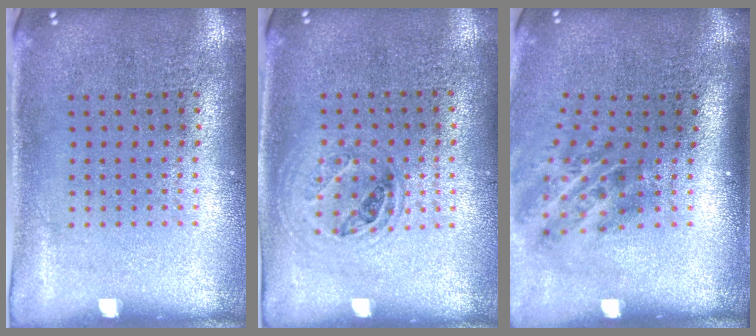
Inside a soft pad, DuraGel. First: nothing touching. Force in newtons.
{"total": 1.0, "press": 0.9, "slide": 0.3}
{"total": 2.0, "press": 1.3, "slide": 1.5}